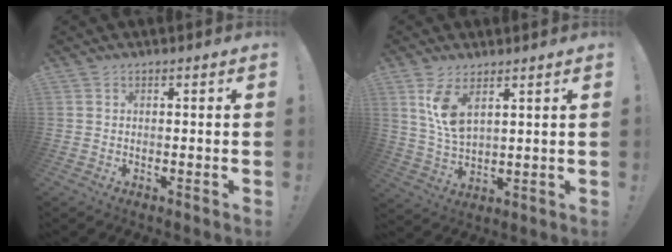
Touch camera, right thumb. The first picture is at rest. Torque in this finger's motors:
{"motor_torque": [0.09, 0.14, 0.13, 0.18, 0.09]}